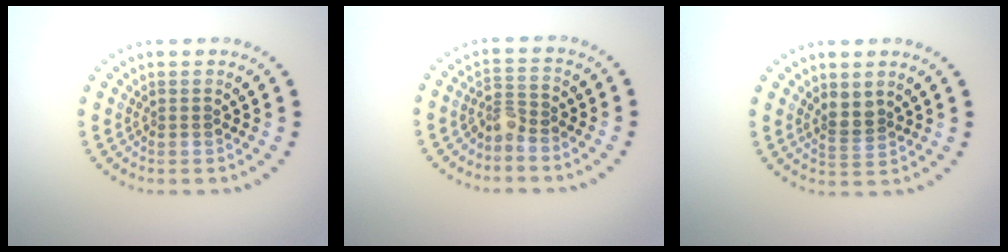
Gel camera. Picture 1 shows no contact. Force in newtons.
{"total": 2.0, "press": 1.5, "slide": 1.3}
{"total": 2.1, "press": 1.7, "slide": 1.2}